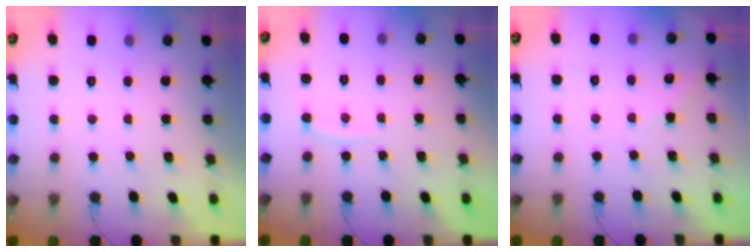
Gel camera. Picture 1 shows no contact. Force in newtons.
{"total": 4.7, "press": 4.6, "slide": 0.6}
{"total": 3.0, "press": 3.0, "slide": 0.4}